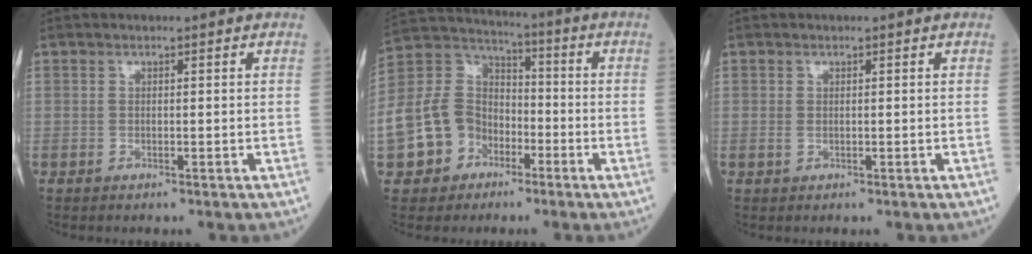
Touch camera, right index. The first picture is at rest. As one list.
[{"total": 11.6, "force": [-4.4, 9.5, 5.1], "torque": [-0.130, 0.029, -0.078]}, {"total": 0.5, "force": [0.1, 0.4, 0.4], "torque": [-0.010, 0.000, 0.002]}]